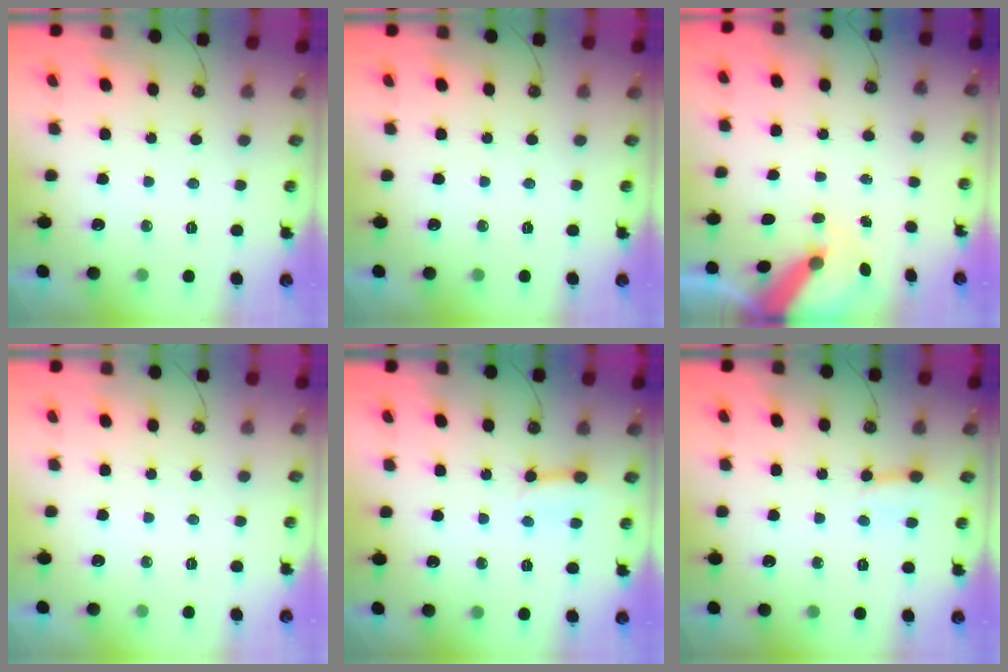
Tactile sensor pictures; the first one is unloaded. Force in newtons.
{"total": 0.0}
{"total": 6.9, "press": 6.9, "slide": 0.9}
{"total": 0.0}
{"total": 3.6, "press": 3.6, "slide": 0.1}
{"total": 3.7, "press": 3.7, "slide": 0.2}